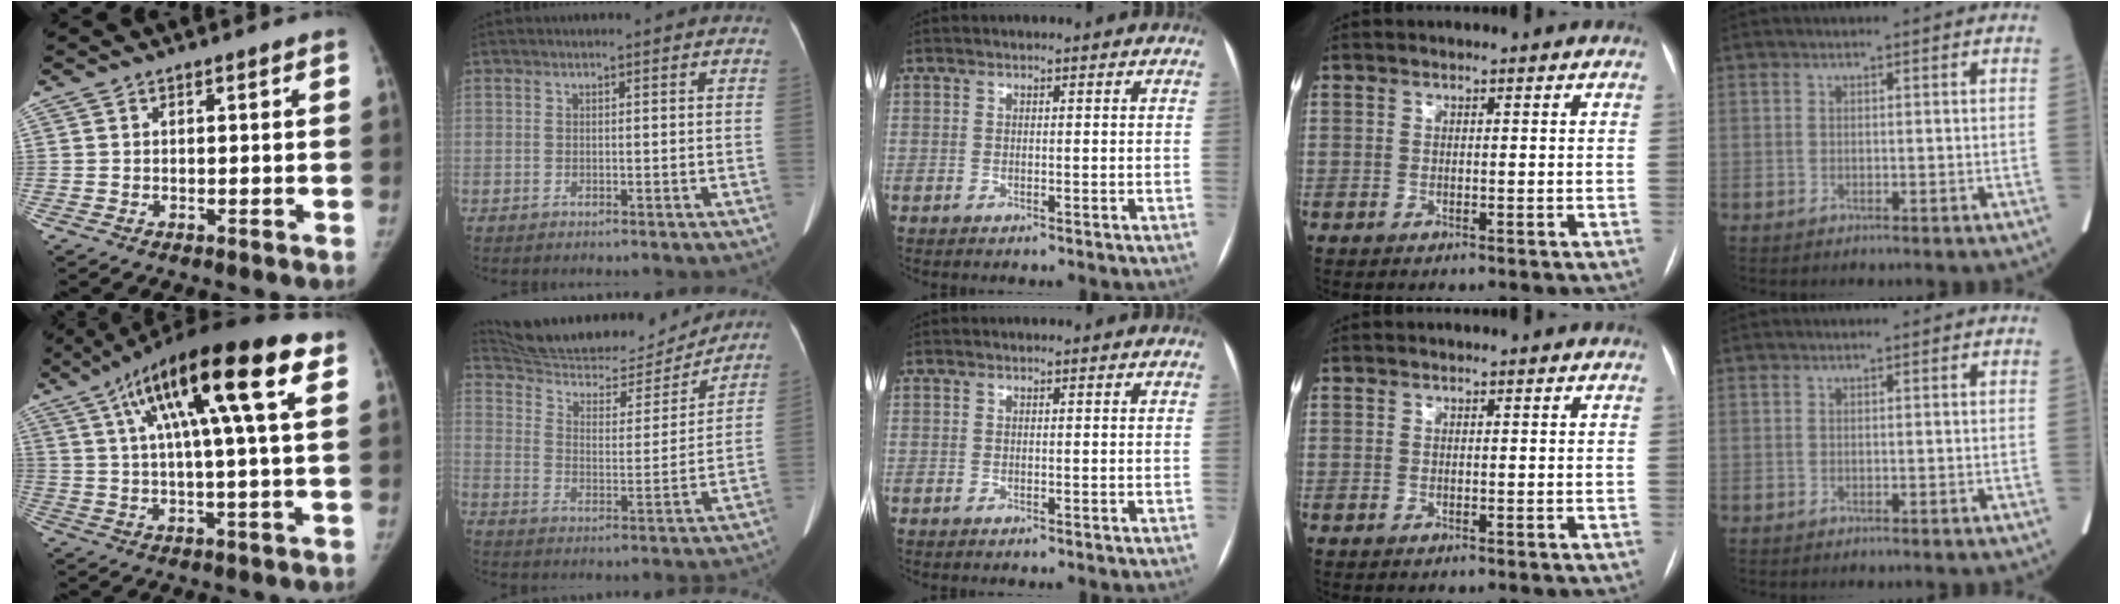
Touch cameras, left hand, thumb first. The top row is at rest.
{"thumb": {"total": 20.0, "force": [8.1, 3.4, 18.0], "torque": [-0.298, 0.018, 0.123]}, "index": {"total": 20.2, "force": [19.0, 3.9, 5.5], "torque": [-0.096, -0.011, 0.286]}}